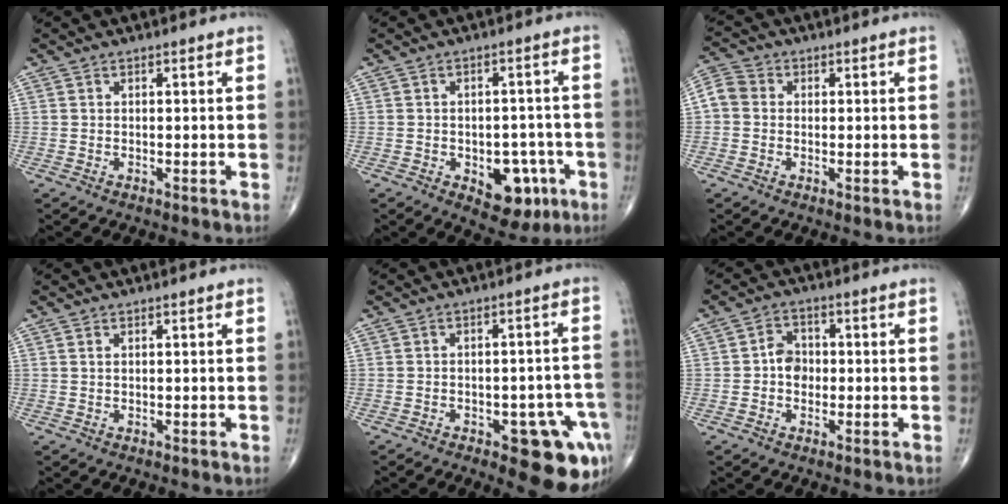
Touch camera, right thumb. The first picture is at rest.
{"total": 9.7, "force": [-3.9, 5.8, 6.7], "torque": [-0.051, 0.022, -0.041]}
{"total": 5.0, "force": [0.0, 4.4, 2.5], "torque": [-0.044, 0.016, -0.008]}
{"total": 0.6, "force": [0.3, 0.2, 0.4], "torque": [-0.010, 0.005, 0.007]}
{"total": 13.5, "force": [-6.2, 5.8, 10.5], "torque": [-0.072, 0.033, -0.065]}
{"total": 4.3, "force": [-0.4, 3.5, 2.4], "torque": [-0.021, 0.014, -0.015]}